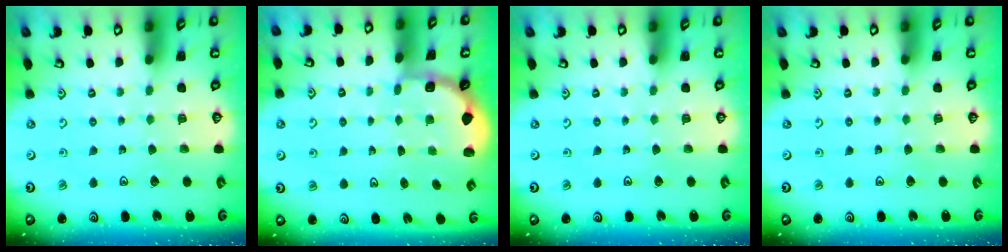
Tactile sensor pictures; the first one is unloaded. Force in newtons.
{"total": 1.8, "press": 1.6, "slide": 0.7}
{"total": 0.0}
{"total": 0.0}